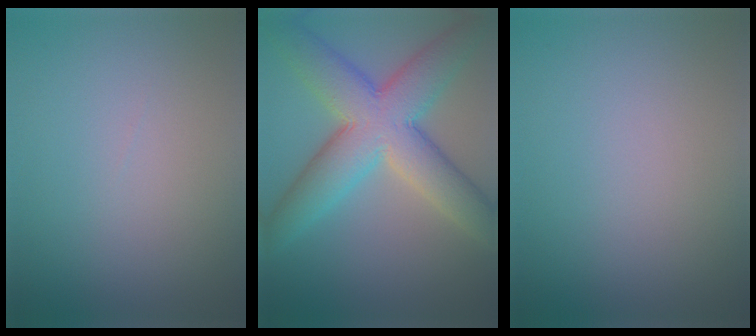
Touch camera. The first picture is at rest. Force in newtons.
{"total": 10.1, "press": 10.1, "slide": 0.5}
{"total": 0.0}